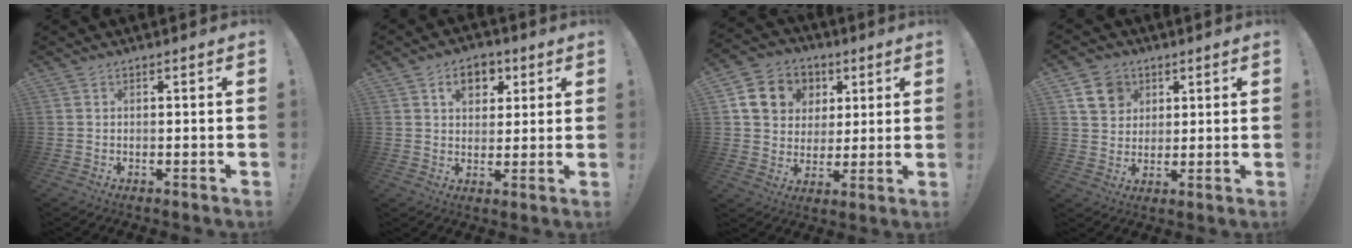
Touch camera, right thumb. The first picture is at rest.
{"total": 8.2, "force": [3.4, 6.2, 4.3], "torque": [-0.053, -0.007, 0.060]}
{"total": 12.7, "force": [4.3, 10.8, 4.9], "torque": [-0.071, -0.012, 0.091]}
{"total": 9.8, "force": [4.6, 8.0, 3.3], "torque": [-0.042, -0.021, 0.092]}